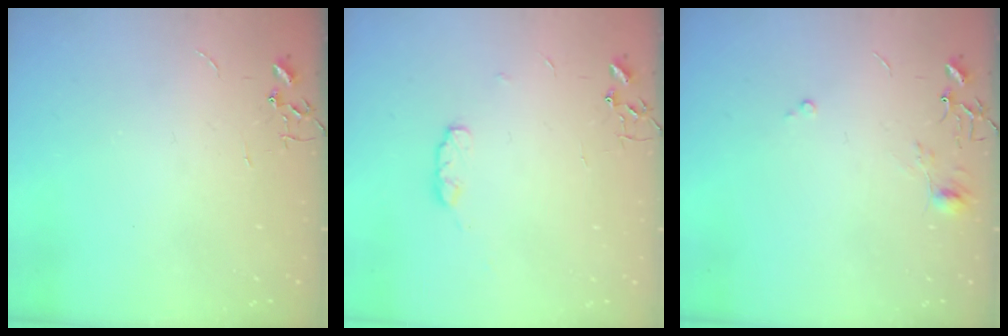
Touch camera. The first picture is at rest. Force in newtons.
{"total": 5.7, "press": 5.6, "slide": 0.9}
{"total": 5.8, "press": 5.8, "slide": 0.6}